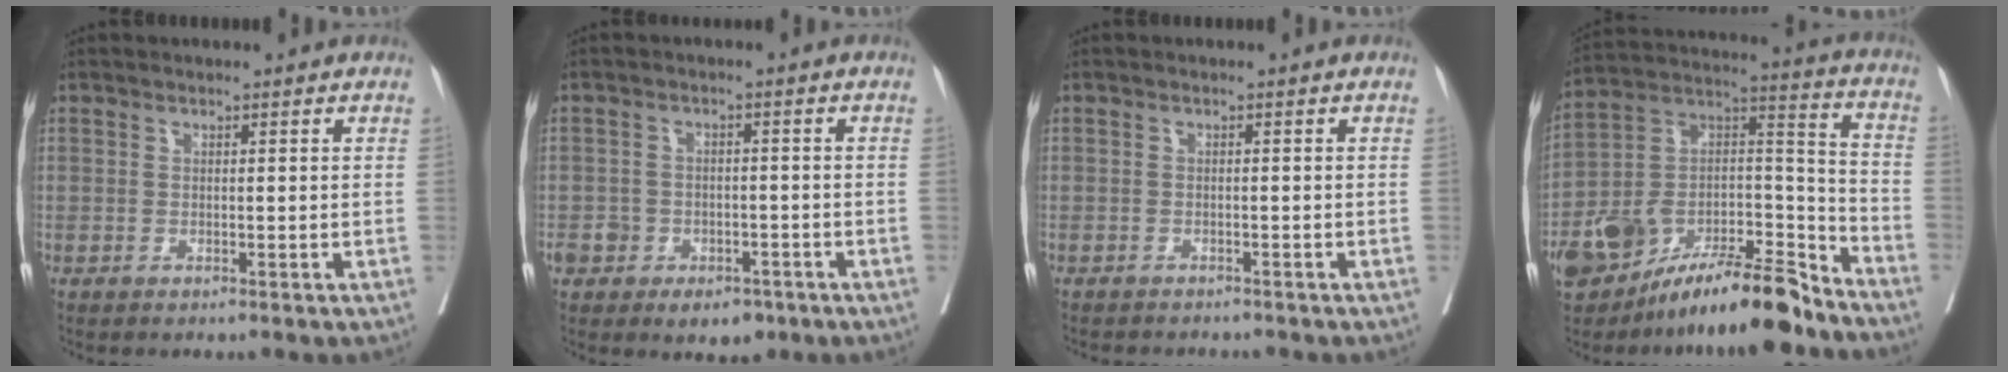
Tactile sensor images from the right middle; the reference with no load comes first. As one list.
[{"total": 6.3, "force": [-3.7, 4.4, 2.7], "torque": [-0.027, 0.010, -0.048]}, {"total": 4.8, "force": [-4.4, 1.1, 1.4], "torque": [-0.013, -0.004, -0.060]}, {"total": 20.0, "force": [-15.2, 5.8, 11.6], "torque": [-0.206, 0.036, -0.265]}]